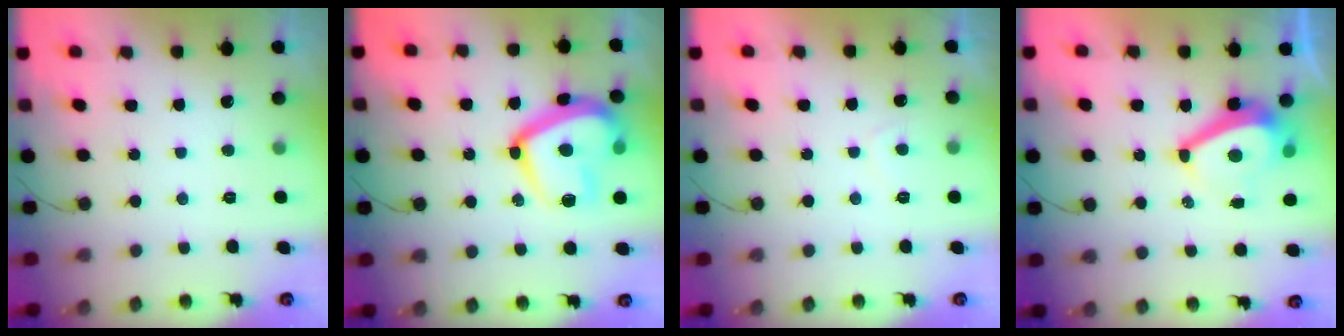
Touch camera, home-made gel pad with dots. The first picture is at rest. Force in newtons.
{"total": 18.2, "press": 18.1, "slide": 1.6}
{"total": 0.8, "press": 0.6, "slide": 0.5}
{"total": 9.0, "press": 8.3, "slide": 3.5}